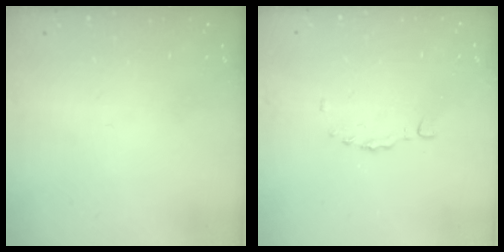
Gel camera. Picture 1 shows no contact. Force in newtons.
{"total": 0.6, "press": 0.5, "slide": 0.3}